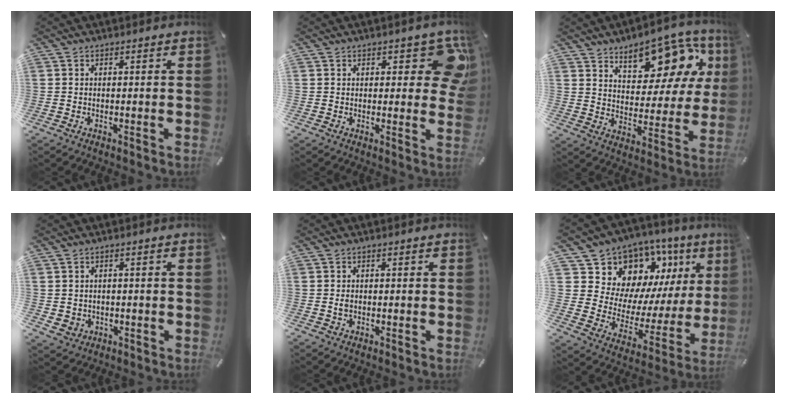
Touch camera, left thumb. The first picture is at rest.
{"total": 10.8, "force": [5.2, 5.1, 7.9], "torque": [-0.074, -0.029, 0.087]}
{"total": 14.9, "force": [11.0, 7.9, 6.3], "torque": [-0.087, -0.087, 0.192]}
{"total": 2.5, "force": [-0.1, 2.4, 0.4], "torque": [-0.008, 0.003, -0.001]}
{"total": 1.0, "force": [-0.1, 0.7, 0.6], "torque": [-0.014, 0.001, -0.003]}
{"total": 12.5, "force": [9.1, 8.4, 1.9], "torque": [-0.023, -0.110, 0.168]}